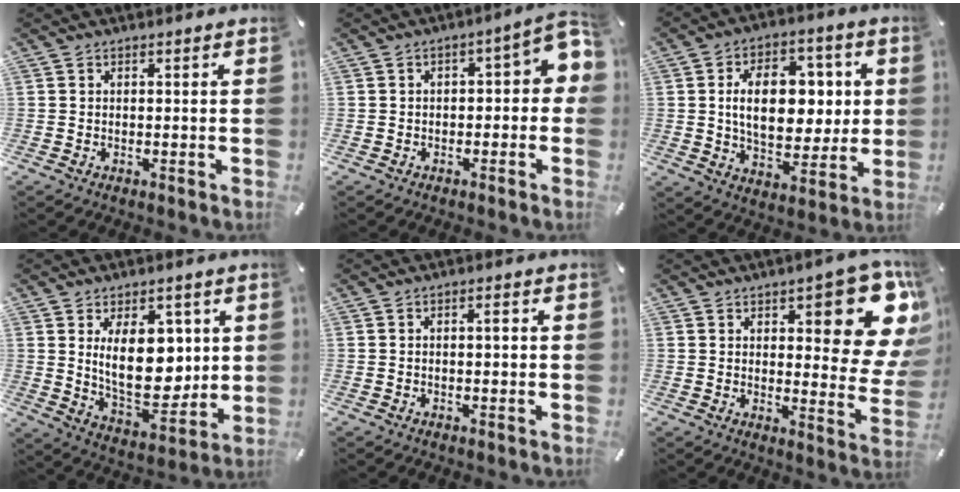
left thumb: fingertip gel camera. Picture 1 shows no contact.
{"total": 6.3, "force": [0.0, 3.4, 5.3], "torque": [-0.065, -0.002, -0.008]}
{"total": 16.7, "force": [2.5, 11.0, 12.3], "torque": [-0.196, 0.007, 0.043]}
{"total": 16.1, "force": [3.6, 9.7, 12.4], "torque": [-0.191, -0.021, 0.059]}
{"total": 1.9, "force": [0.0, 0.8, 1.8], "torque": [-0.025, 0.003, -0.004]}
{"total": 18.2, "force": [8.0, 7.0, 14.8], "torque": [-0.176, -0.060, 0.125]}